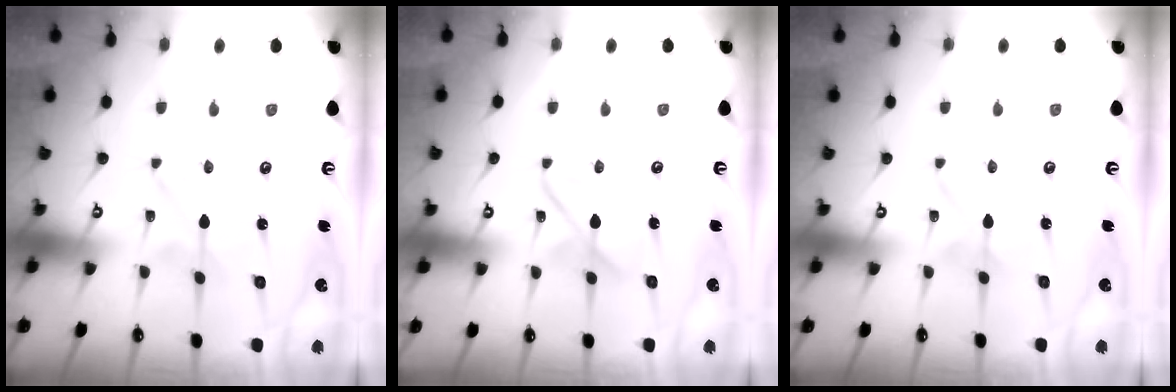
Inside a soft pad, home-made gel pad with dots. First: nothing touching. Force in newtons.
{"total": 7.7, "press": 7.7, "slide": 0.6}
{"total": 1.0, "press": 1.0, "slide": 0.2}